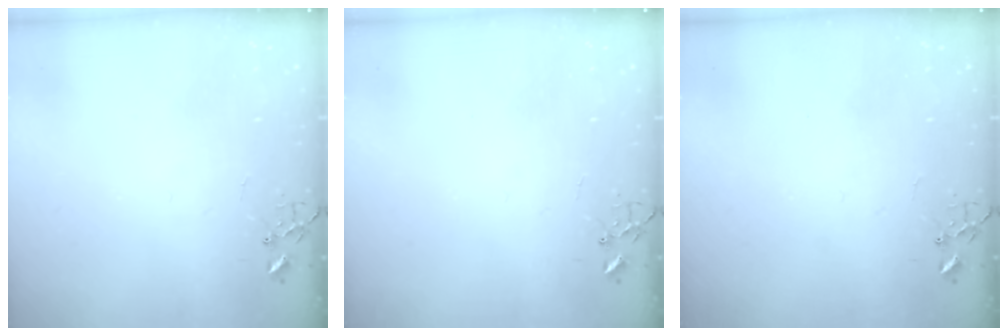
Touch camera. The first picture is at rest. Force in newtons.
{"total": 0.0}
{"total": 0.0}